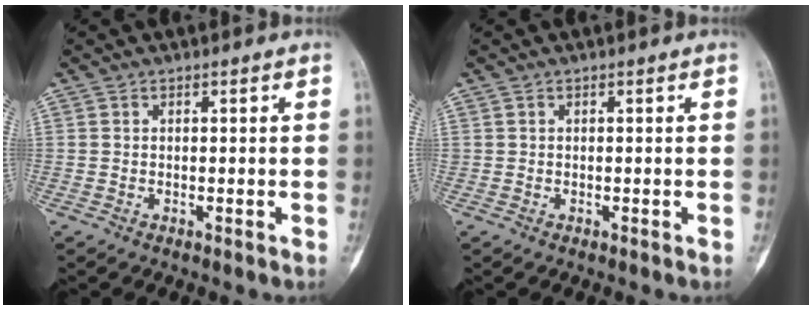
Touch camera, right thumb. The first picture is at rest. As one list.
[{"total": 0.0}]